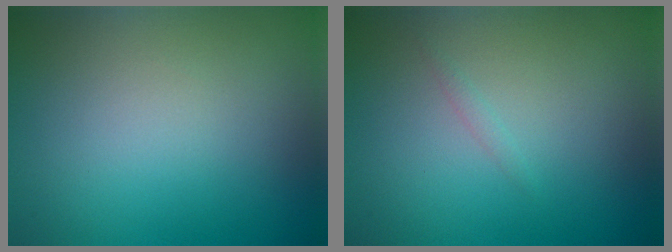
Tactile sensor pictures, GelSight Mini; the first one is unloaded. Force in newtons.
{"total": 0.5, "press": 0.5, "slide": 0.0}